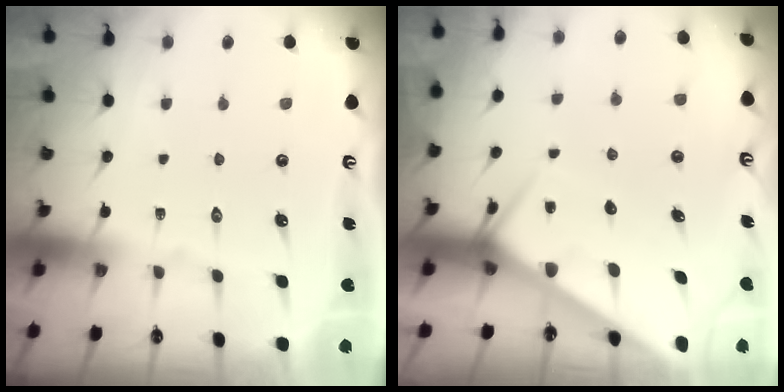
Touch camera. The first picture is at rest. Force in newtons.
{"total": 5.3, "press": 5.3, "slide": 0.5}